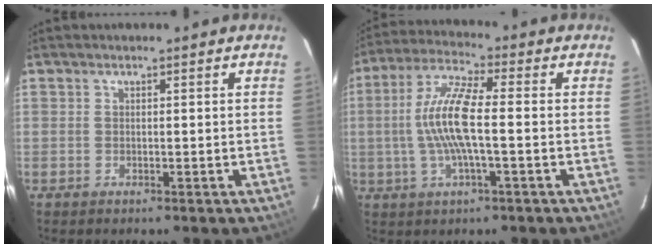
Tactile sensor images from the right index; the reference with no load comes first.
{"total": 11.0, "force": [-0.9, 1.9, 10.8], "torque": [-0.221, 0.005, -0.020]}